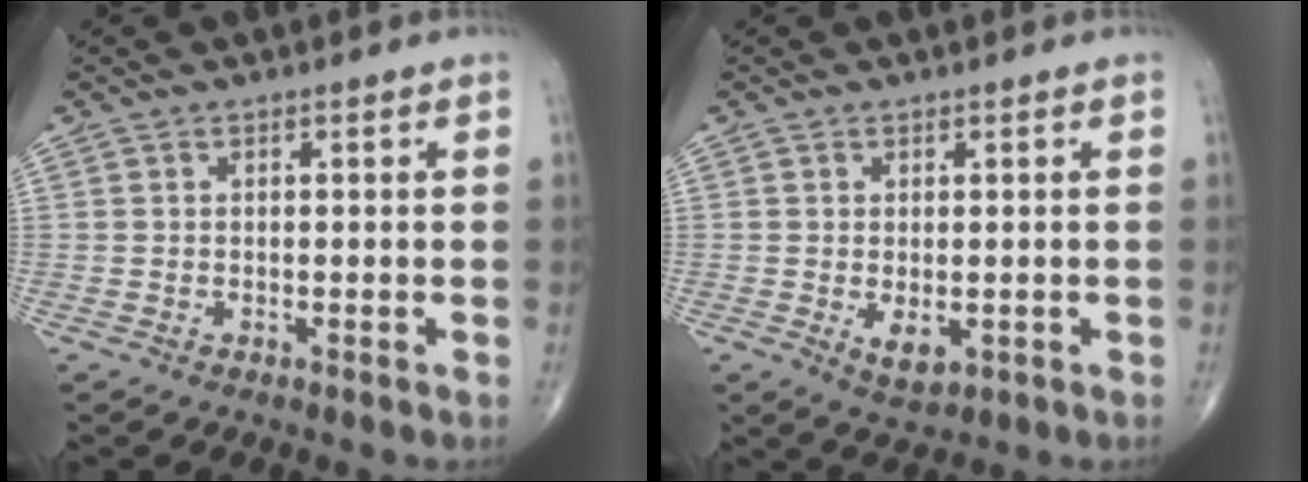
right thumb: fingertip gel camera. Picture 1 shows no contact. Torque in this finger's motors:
{"motor_torque": [-0.38, -0.06, 0.27, 0.28, 0.12]}